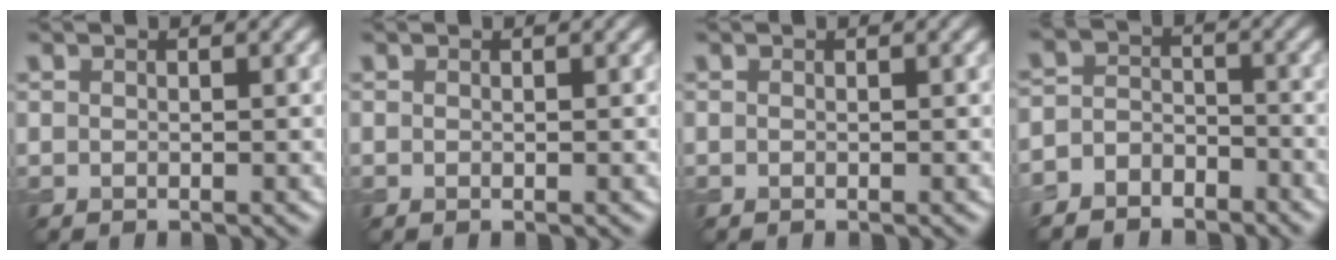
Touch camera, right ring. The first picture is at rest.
{"total": 0.0}
{"total": 0.0}
{"total": 4.4, "force": [-3.5, 2.6, 0.6], "torque": [0.012, 0.007, -0.069]}